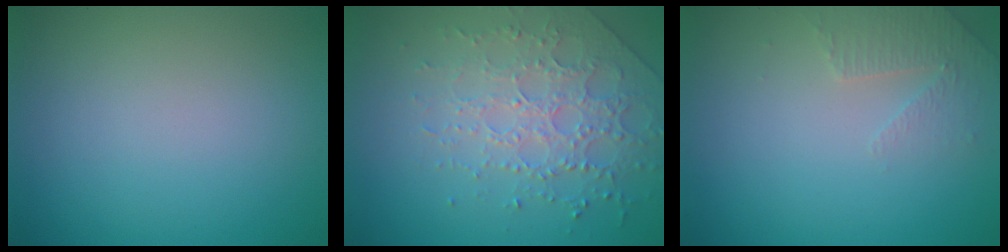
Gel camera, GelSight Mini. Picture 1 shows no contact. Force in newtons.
{"total": 3.7, "press": 3.5, "slide": 1.1}
{"total": 1.9, "press": 1.8, "slide": 0.5}